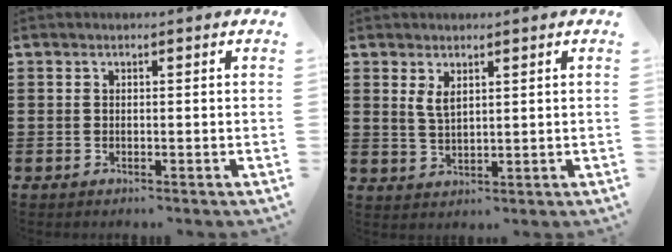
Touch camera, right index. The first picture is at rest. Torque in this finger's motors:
{"motor_torque": [0.38, 0.35, 0.38, 0.06]}